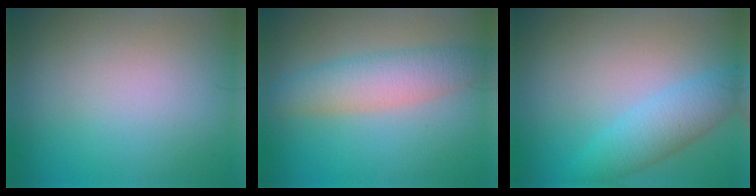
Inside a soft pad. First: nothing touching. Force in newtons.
{"total": 4.3, "press": 4.3, "slide": 0.1}
{"total": 3.8, "press": 3.8, "slide": 0.1}